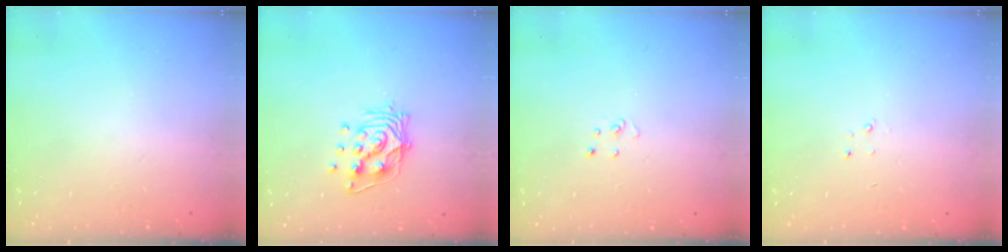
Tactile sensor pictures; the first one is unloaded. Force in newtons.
{"total": 11.2, "press": 11.2, "slide": 0.6}
{"total": 3.1, "press": 3.1, "slide": 0.2}
{"total": 1.5, "press": 1.5, "slide": 0.2}